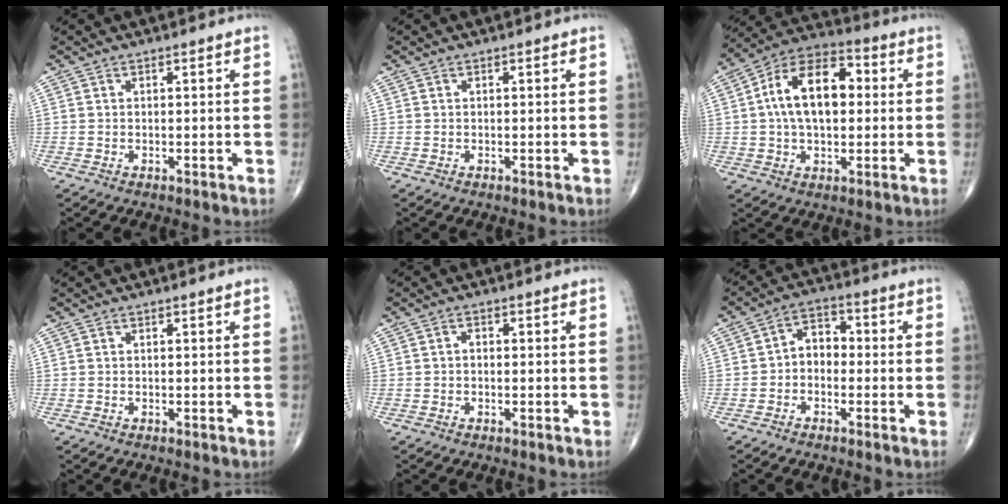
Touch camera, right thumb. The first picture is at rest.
{"total": 0.0}
{"total": 15.5, "force": [1.8, 9.0, 12.5], "torque": [-0.199, 0.029, 0.021]}
{"total": 0.0}
{"total": 1.1, "force": [-0.1, 0.8, 0.8], "torque": [-0.007, 0.005, -0.005]}
{"total": 5.4, "force": [-0.9, 4.0, 3.5], "torque": [-0.035, 0.025, -0.032]}